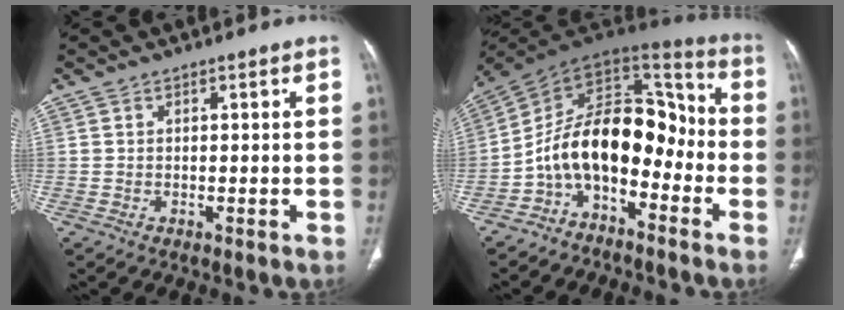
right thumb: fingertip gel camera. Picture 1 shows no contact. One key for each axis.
{"total": 16.3, "fx": -5.4, "fy": 9.7, "fz": 12.0, "tx": -0.167, "ty": 0.107, "tz": -0.104}